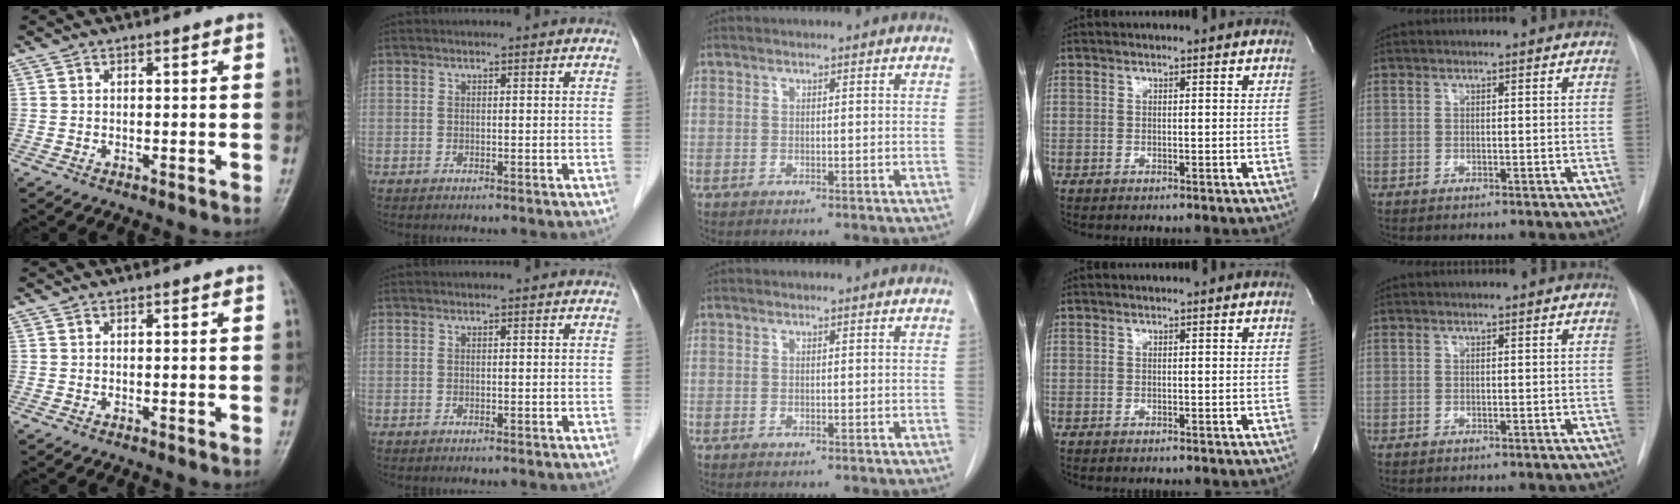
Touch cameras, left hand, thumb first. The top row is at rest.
{}